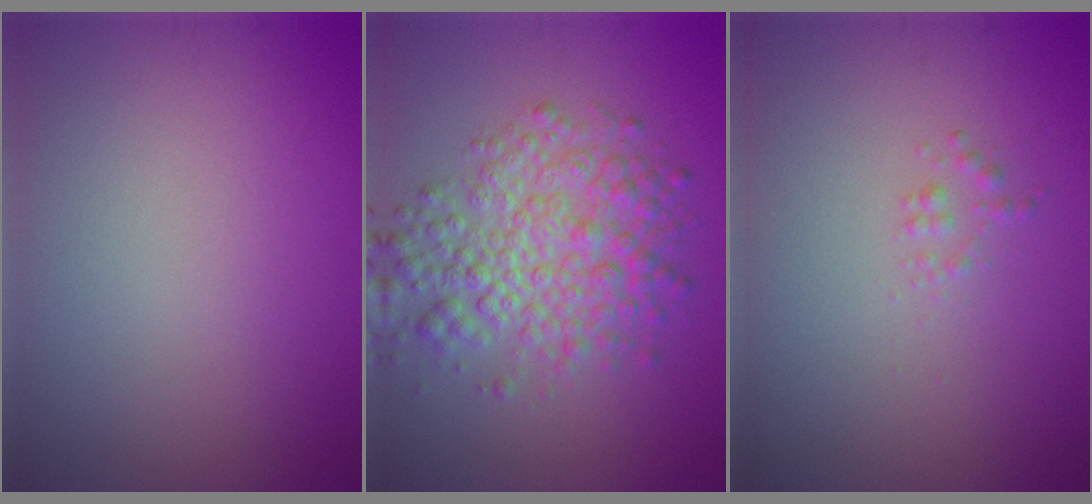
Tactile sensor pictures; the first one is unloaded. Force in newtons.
{"total": 5.8, "press": 5.8, "slide": 0.1}
{"total": 0.7, "press": 0.7, "slide": 0.0}